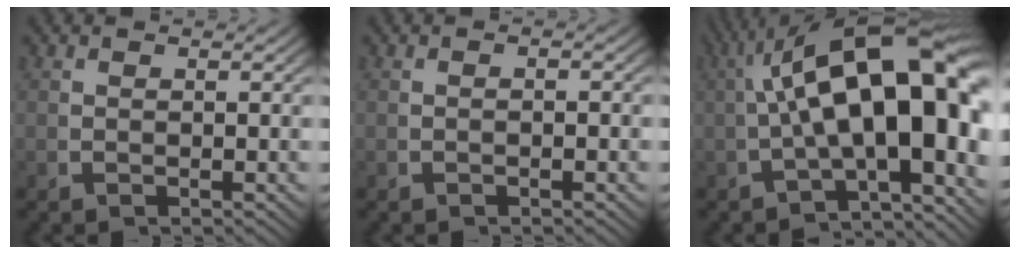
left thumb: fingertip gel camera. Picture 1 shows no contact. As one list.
[{"total": 0.6, "force": [-0.5, 0.2, 0.3], "torque": [-0.004, 0.002, -0.010]}, {"total": 19.0, "force": [-0.1, 9.3, 16.6], "torque": [-0.252, -0.039, 0.022]}]